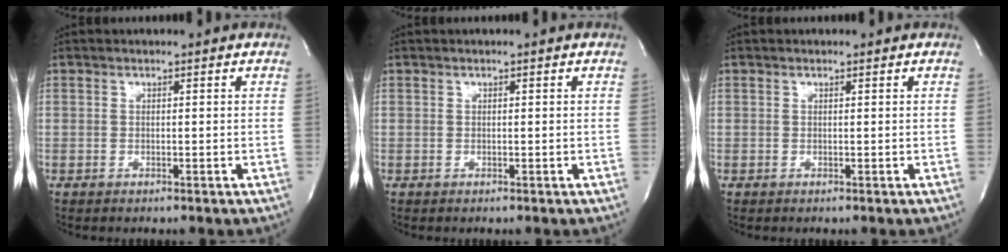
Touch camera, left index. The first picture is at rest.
{"total": 0.0}
{"total": 0.0}